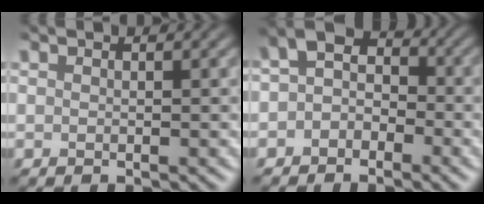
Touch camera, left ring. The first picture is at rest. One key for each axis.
{"total": 3.3, "fx": -0.9, "fy": 2.5, "fz": 2.0, "tx": -0.028, "ty": 0.011, "tz": -0.027}